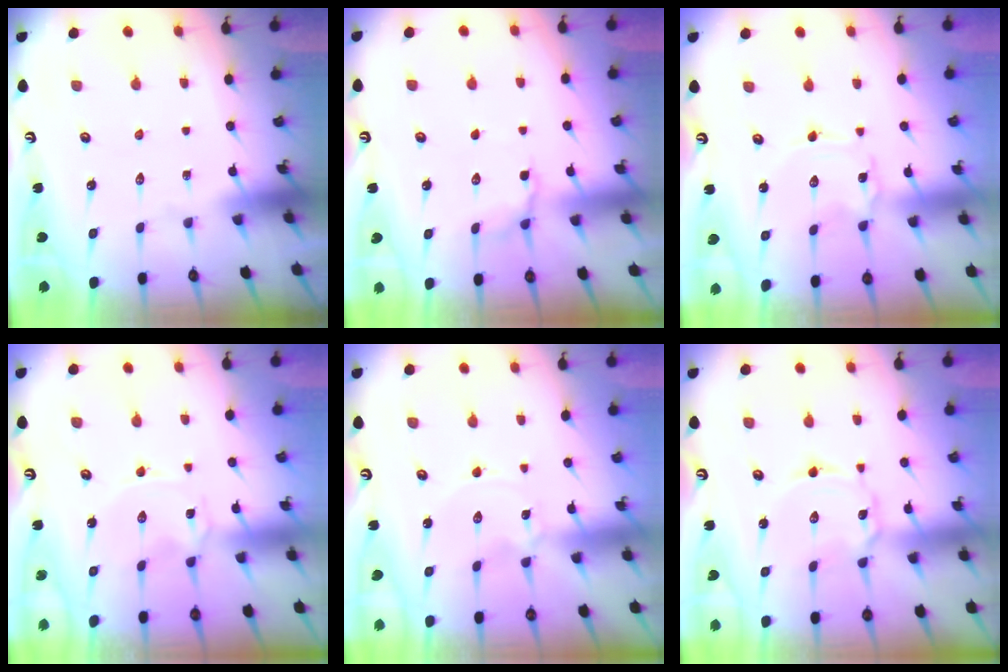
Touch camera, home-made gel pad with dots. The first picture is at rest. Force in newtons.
{"total": 6.3, "press": 5.9, "slide": 2.2}
{"total": 1.3, "press": 1.3, "slide": 0.1}
{"total": 0.6, "press": 0.6, "slide": 0.2}
{"total": 0.0}
{"total": 3.1, "press": 3.1, "slide": 0.4}